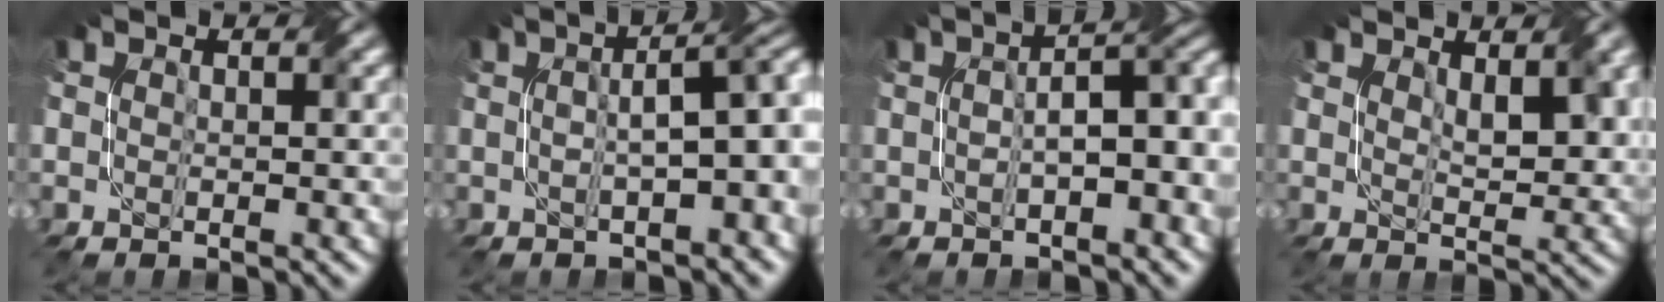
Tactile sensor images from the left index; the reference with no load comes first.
{"total": 6.5, "force": [0.6, 1.9, 6.2], "torque": [-0.075, 0.017, 0.019]}
{"total": 5.8, "force": [-0.1, 2.2, 5.3], "torque": [-0.074, 0.014, 0.007]}
{"total": 3.5, "force": [1.8, 1.2, 2.8], "torque": [-0.046, 0.001, 0.040]}